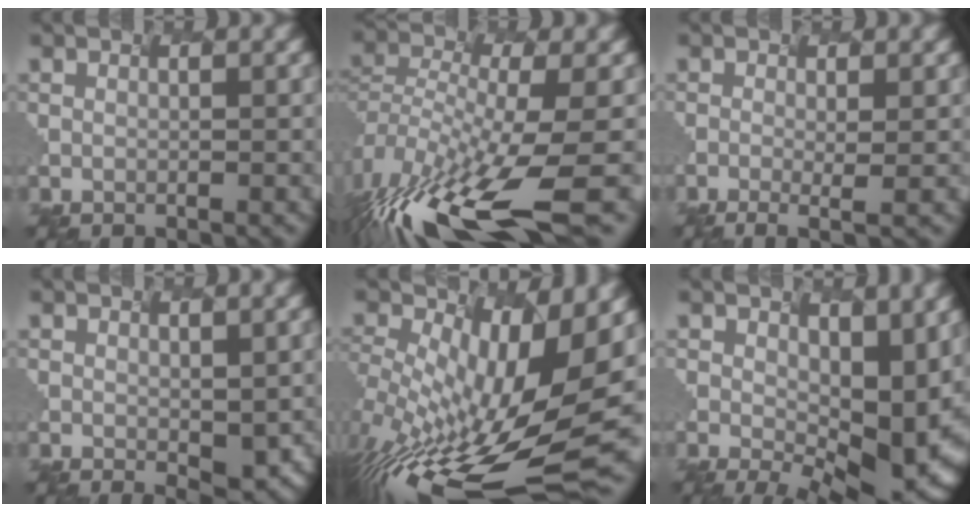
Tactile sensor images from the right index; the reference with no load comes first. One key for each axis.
{"total": 12.2, "fx": -8.5, "fy": 2.4, "fz": 8.3, "tx": -0.215, "ty": -0.035, "tz": -0.107}
{"total": 2.0, "fx": -1.2, "fy": -0.5, "fz": 1.4, "tx": -0.034, "ty": -0.008, "tz": 0.007}
{"total": 1.8, "fx": -0.7, "fy": -0.2, "fz": 1.7, "tx": -0.038, "ty": -0.013, "tz": 0.026}
{"total": 12.3, "fx": -2.4, "fy": 3.5, "fz": 11.6, "tx": -0.248, "ty": -0.042, "tz": 0.014}
{"total": 7.8, "fx": 0.4, "fy": 2.8, "fz": 7.3, "tx": -0.122, "ty": -0.024, "tz": 0.046}